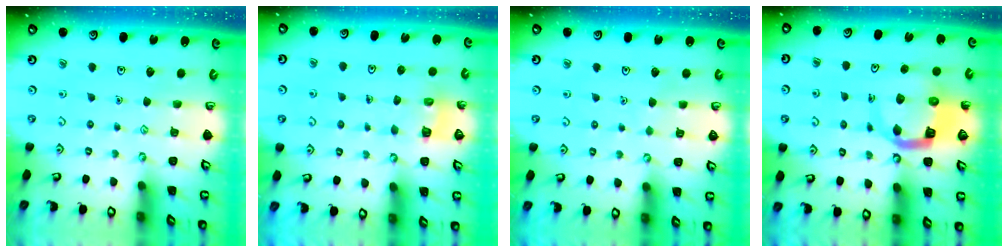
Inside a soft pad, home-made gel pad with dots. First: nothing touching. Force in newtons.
{"total": 5.8, "press": 5.8, "slide": 0.3}
{"total": 1.4, "press": 1.4, "slide": 0.1}
{"total": 9.4, "press": 9.3, "slide": 1.3}